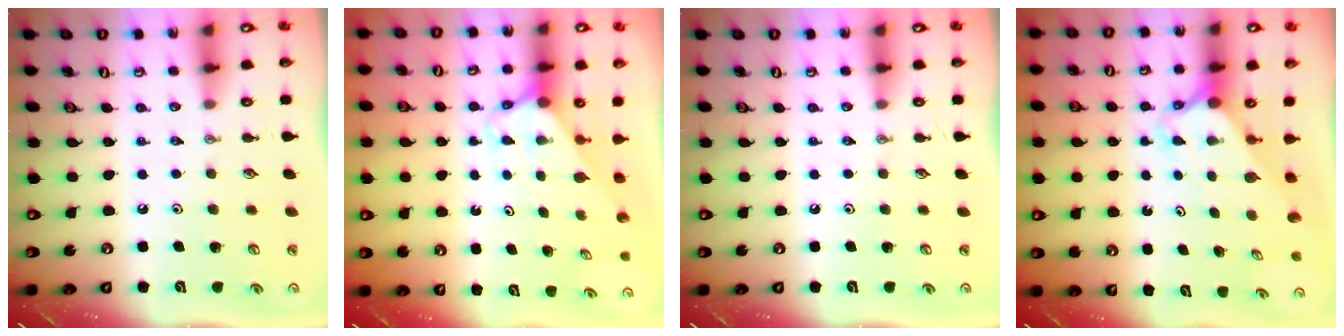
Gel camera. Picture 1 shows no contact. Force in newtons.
{"total": 2.6, "press": 2.6, "slide": 0.1}
{"total": 0.0}
{"total": 2.7, "press": 2.7, "slide": 0.1}